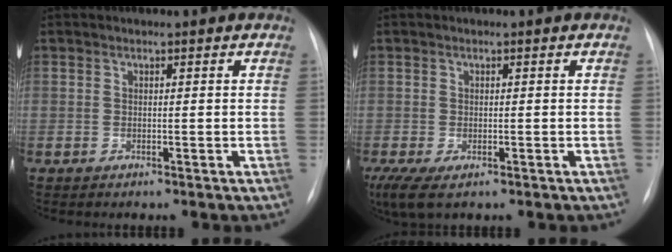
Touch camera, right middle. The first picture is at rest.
{"total": 5.6, "force": [-3.1, 2.5, 3.9], "torque": [-0.075, -0.016, -0.049]}